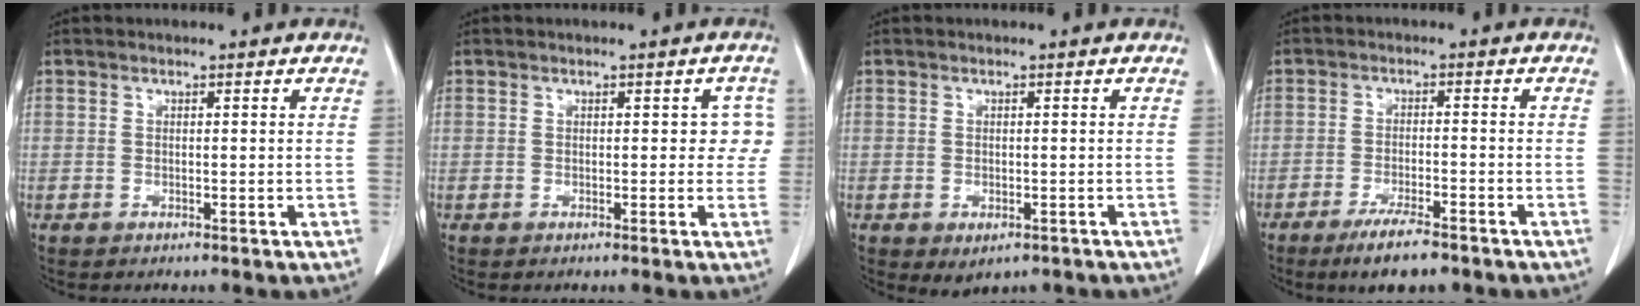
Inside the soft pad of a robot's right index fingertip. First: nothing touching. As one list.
[{"total": 2.6, "force": [0.3, 1.8, 1.9], "torque": [-0.004, 0.020, -0.001]}, {"total": 2.7, "force": [-1.5, 1.6, 1.5], "torque": [-0.020, -0.004, -0.008]}, {"total": 6.6, "force": [-4.9, 1.0, 4.3], "torque": [-0.075, -0.012, -0.078]}]